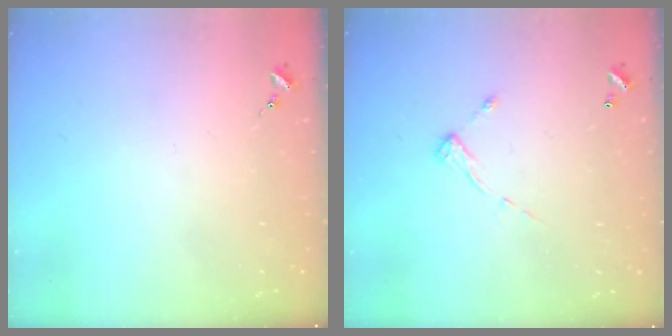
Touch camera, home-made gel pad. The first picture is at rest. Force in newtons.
{"total": 6.2, "press": 6.2, "slide": 0.3}